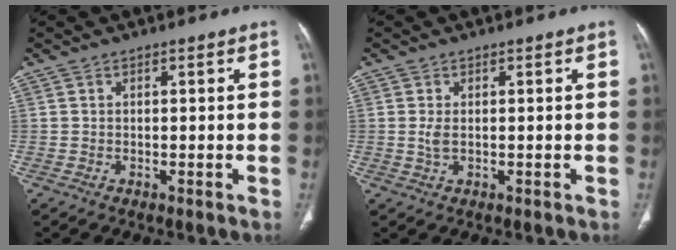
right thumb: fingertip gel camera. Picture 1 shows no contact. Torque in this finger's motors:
{"motor_torque": [-0.03, -0.03, 0.10, 0.08, 0.00]}